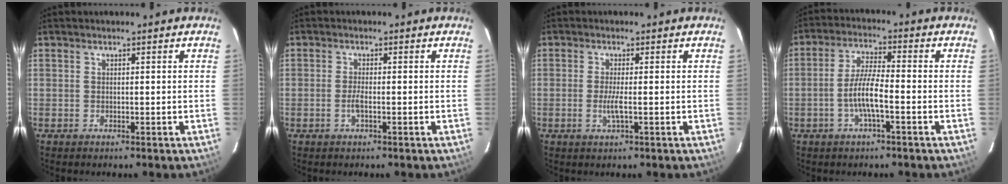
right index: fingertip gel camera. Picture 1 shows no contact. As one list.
[{"total": 1.7, "force": [-0.6, 0.2, 1.6], "torque": [-0.031, 0.001, -0.012]}, {"total": 2.6, "force": [-0.6, -0.1, 2.6], "torque": [-0.049, -0.005, -0.010]}, {"total": 6.4, "force": [-2.3, 0.8, 5.9], "torque": [-0.121, 0.007, -0.045]}]